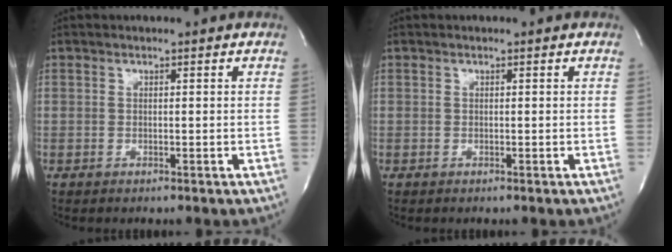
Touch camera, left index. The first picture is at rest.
{"total": 0.0}